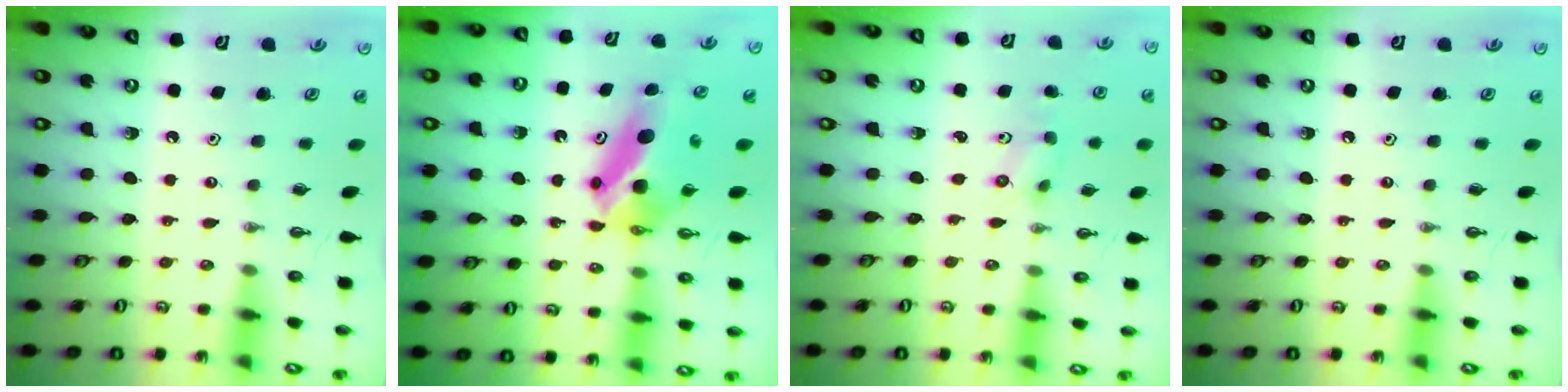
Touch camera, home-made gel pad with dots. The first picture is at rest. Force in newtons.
{"total": 7.8, "press": 7.3, "slide": 2.8}
{"total": 2.9, "press": 2.7, "slide": 1.2}
{"total": 0.0}